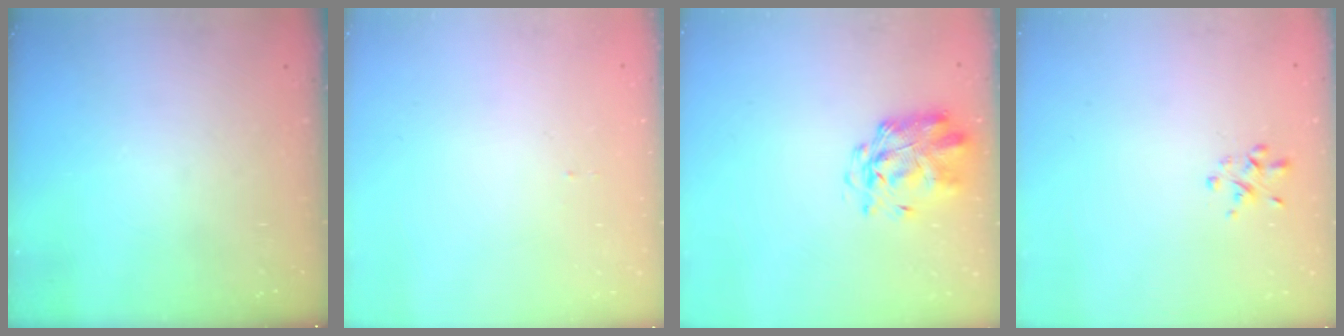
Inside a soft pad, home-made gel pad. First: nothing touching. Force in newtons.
{"total": 1.0, "press": 1.0, "slide": 0.1}
{"total": 2.7, "press": 2.6, "slide": 0.7}
{"total": 1.5, "press": 1.5, "slide": 0.3}